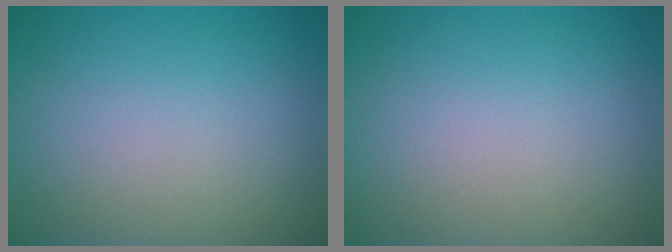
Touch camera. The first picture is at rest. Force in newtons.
{"total": 0.0}